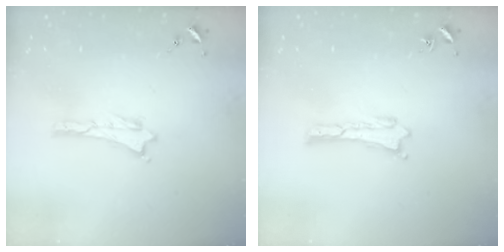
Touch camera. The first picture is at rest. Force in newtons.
{"total": 0.0}